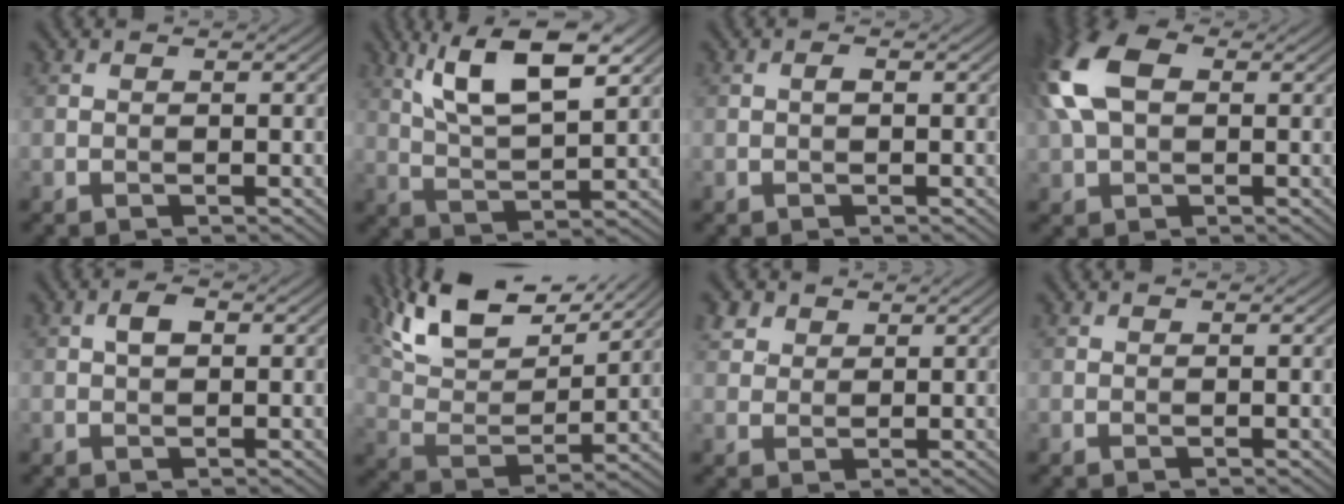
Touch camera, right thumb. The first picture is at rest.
{"total": 10.9, "force": [5.6, 3.3, 8.8], "torque": [-0.175, 0.004, 0.105]}
{"total": 0.7, "force": [-0.1, 0.2, 0.7], "torque": [-0.014, 0.002, -0.002]}
{"total": 10.9, "force": [2.2, 6.5, 8.4], "torque": [-0.221, 0.025, 0.032]}
{"total": 2.0, "force": [0.4, 1.1, 1.6], "torque": [-0.029, 0.006, 0.004]}
{"total": 13.3, "force": [9.7, 4.8, 7.7], "torque": [-0.183, 0.002, 0.170]}
{"total": 3.0, "force": [1.9, 2.1, 1.1], "torque": [-0.032, 0.004, 0.043]}
{"total": 0.0}